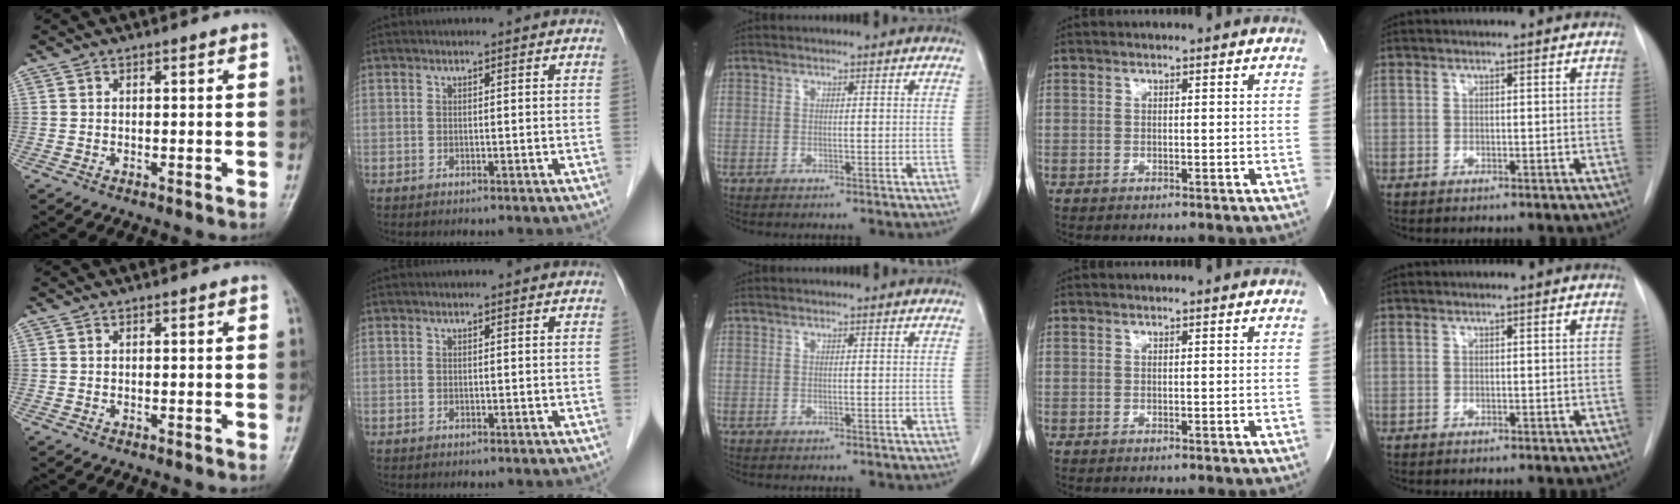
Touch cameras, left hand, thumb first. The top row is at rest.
{}